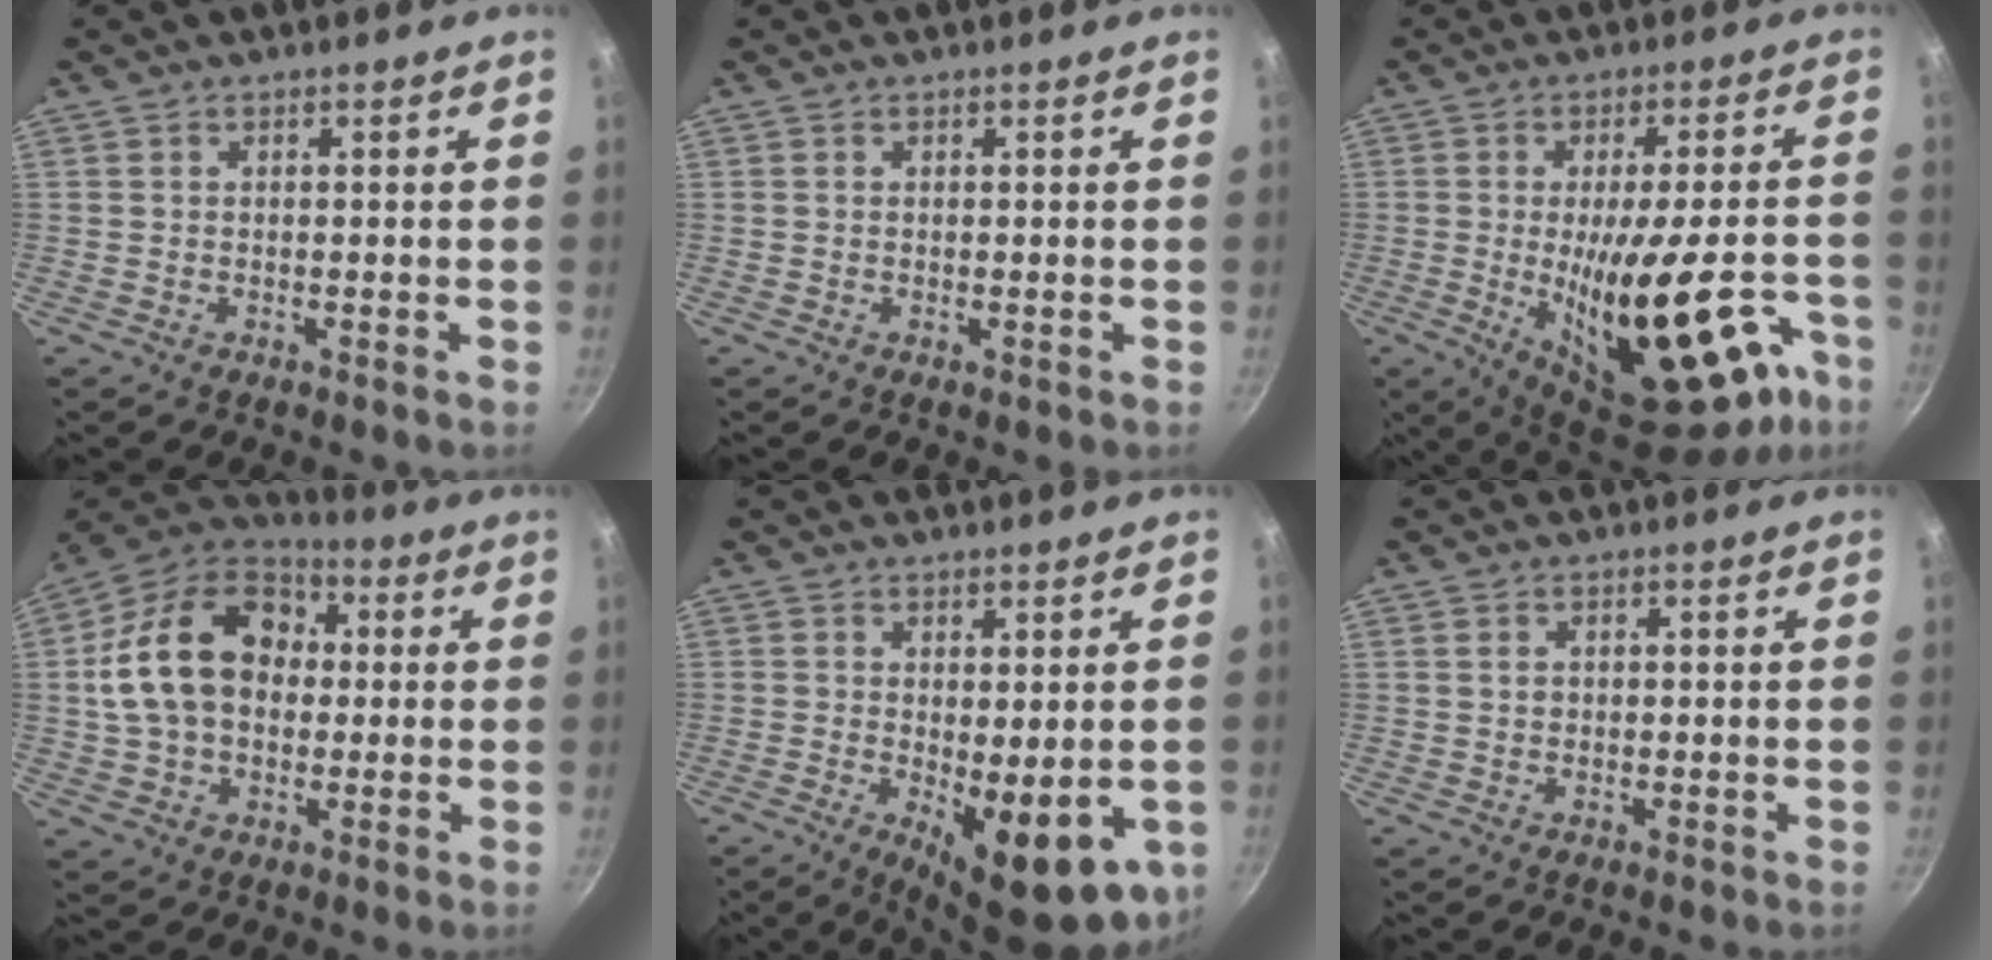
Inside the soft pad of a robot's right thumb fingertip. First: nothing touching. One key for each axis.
{"total": 0.0}
{"total": 24.9, "fx": -8.3, "fy": 9.5, "fz": 21.5, "tx": -0.276, "ty": 0.006, "tz": -0.099}
{"total": 19.5, "fx": 2.0, "fy": 14.2, "fz": 13.2, "tx": -0.209, "ty": 0.035, "tz": 0.024}
{"total": 12.3, "fx": -2.3, "fy": 4.7, "fz": 11.1, "tx": -0.130, "ty": -0.012, "tz": -0.016}
{"total": 1.2, "fx": 0.3, "fy": 1.1, "fz": 0.6, "tx": -0.007, "ty": 0.003, "tz": 0.005}